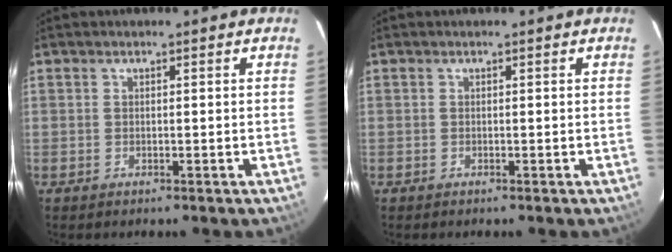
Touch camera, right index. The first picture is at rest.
{"total": 0.0}